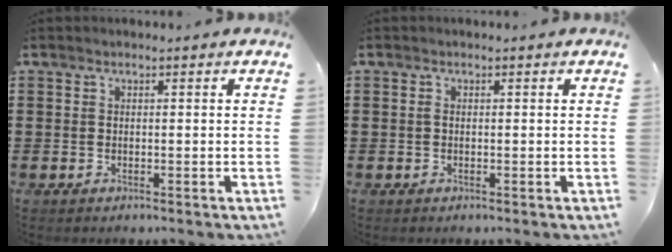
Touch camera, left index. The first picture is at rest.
{"total": 0.6, "force": [0.0, 0.2, 0.6], "torque": [-0.013, -0.002, 0.000]}